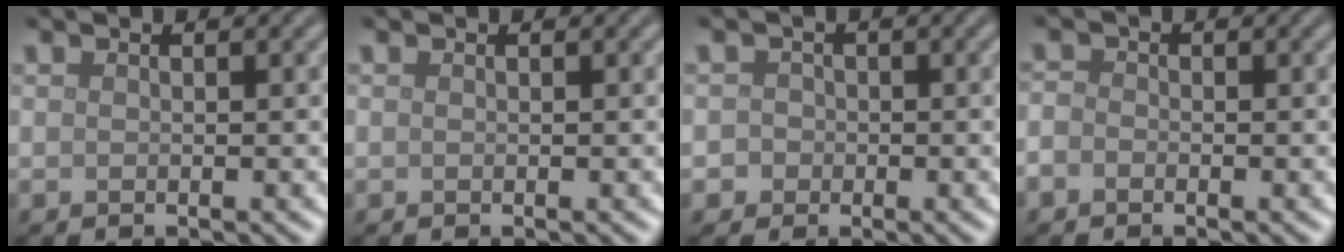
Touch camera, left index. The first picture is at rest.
{"total": 0.0}
{"total": 2.1, "force": [-0.2, 2.1, 0.5], "torque": [0.016, 0.014, -0.020]}
{"total": 1.2, "force": [-0.8, 0.8, 0.4], "torque": [-0.005, 0.001, -0.019]}